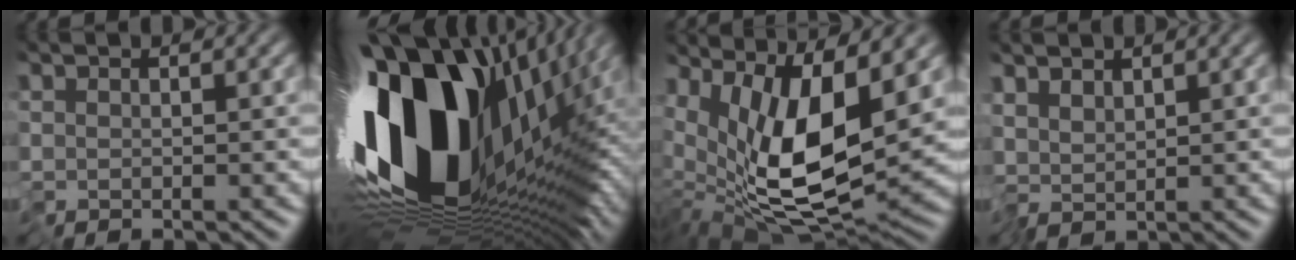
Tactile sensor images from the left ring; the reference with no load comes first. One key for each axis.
{"total": 18.7, "fx": 0.7, "fy": 10.3, "fz": 15.6, "tx": -0.284, "ty": -0.044, "tz": 0.020}
{"total": 11.6, "fx": 3.3, "fy": 4.6, "fz": 10.1, "tx": -0.191, "ty": -0.017, "tz": 0.062}
{"total": 1.4, "fx": 0.6, "fy": 0.8, "fz": 0.9, "tx": -0.022, "ty": -0.001, "tz": 0.010}